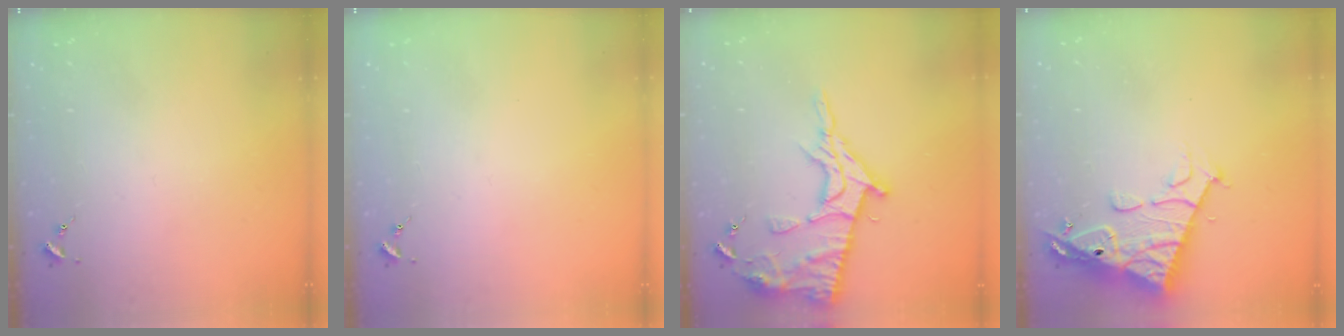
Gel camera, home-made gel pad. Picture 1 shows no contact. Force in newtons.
{"total": 0.0}
{"total": 16.7, "press": 16.7, "slide": 1.6}
{"total": 15.6, "press": 15.5, "slide": 1.5}